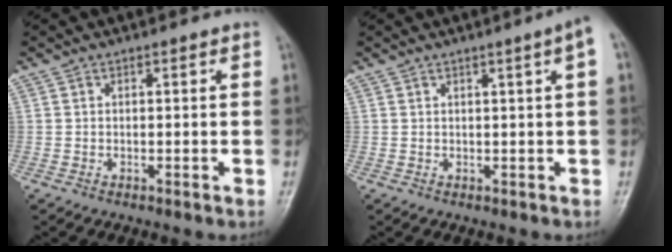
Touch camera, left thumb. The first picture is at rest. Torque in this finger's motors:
{"motor_torque": [2.14, 1.93, 1.33, -1.41, 0.19]}